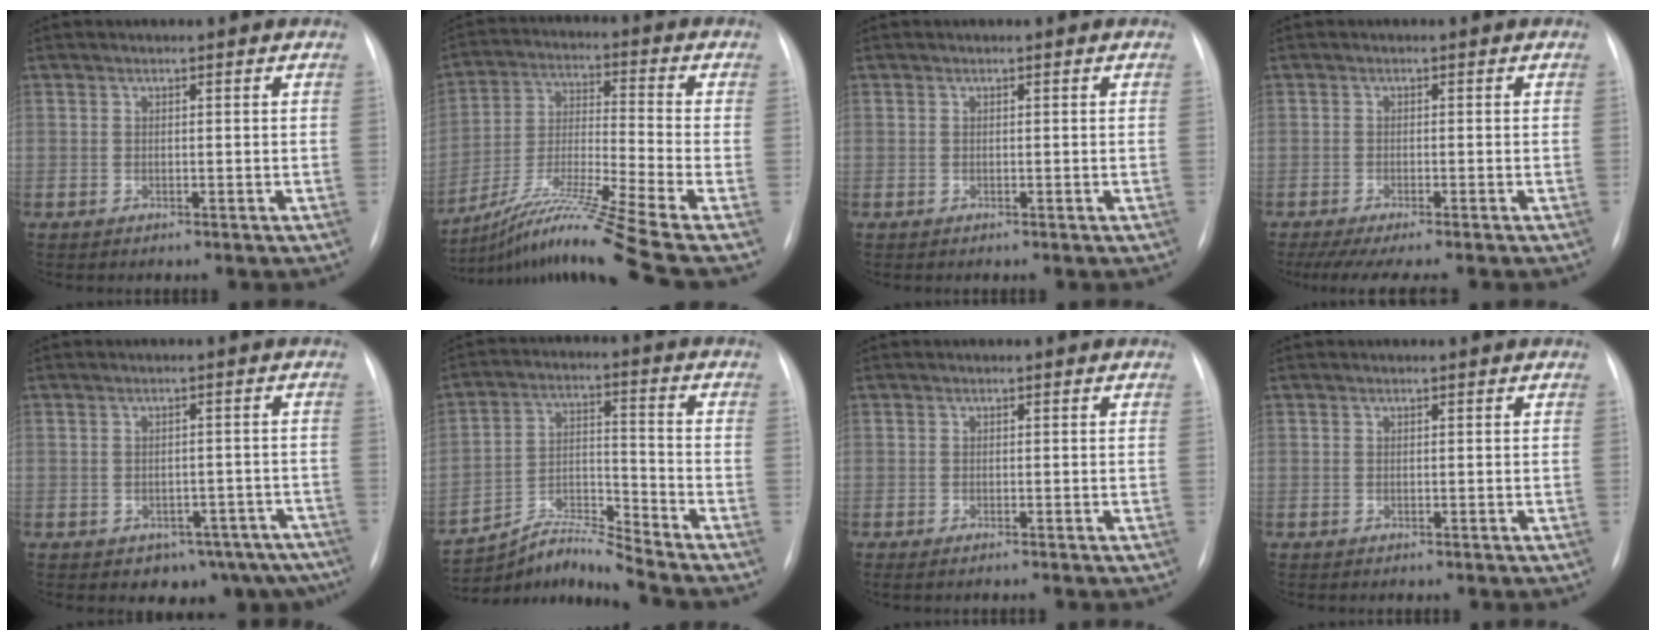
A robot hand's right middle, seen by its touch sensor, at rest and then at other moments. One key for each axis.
{"total": 16.1, "fx": -12.2, "fy": -2.6, "fz": 10.1, "tx": -0.204, "ty": -0.021, "tz": -0.221}
{"total": 0.0}
{"total": 8.2, "fx": -7.0, "fy": 0.3, "fz": 4.4, "tx": -0.051, "ty": -0.014, "tz": -0.104}
{"total": 10.0, "fx": -7.4, "fy": 5.8, "fz": 3.2, "tx": -0.017, "ty": 0.021, "tz": -0.086}
{"total": 9.3, "fx": -9.1, "fy": -2.0, "fz": 1.0, "tx": -0.030, "ty": 0.021, "tz": -0.166}
{"total": 1.1, "fx": -0.8, "fy": 0.0, "fz": 0.7, "tx": -0.009, "ty": -0.002, "tz": -0.012}
{"total": 0.0}